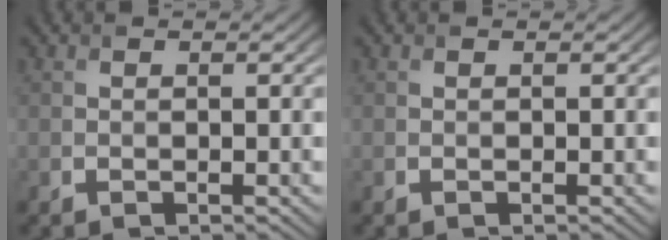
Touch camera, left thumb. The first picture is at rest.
{"total": 0.0}